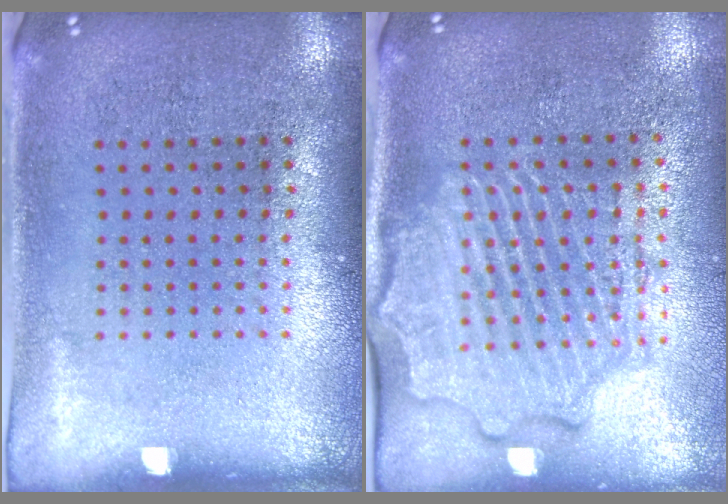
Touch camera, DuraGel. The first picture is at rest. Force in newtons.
{"total": 2.5, "press": 2.3, "slide": 0.8}